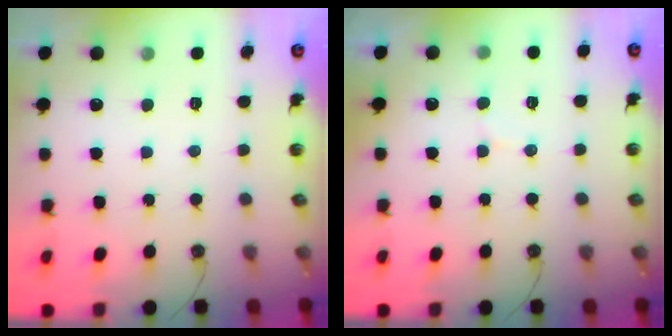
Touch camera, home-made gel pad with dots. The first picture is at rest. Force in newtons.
{"total": 5.3, "press": 5.3, "slide": 0.9}